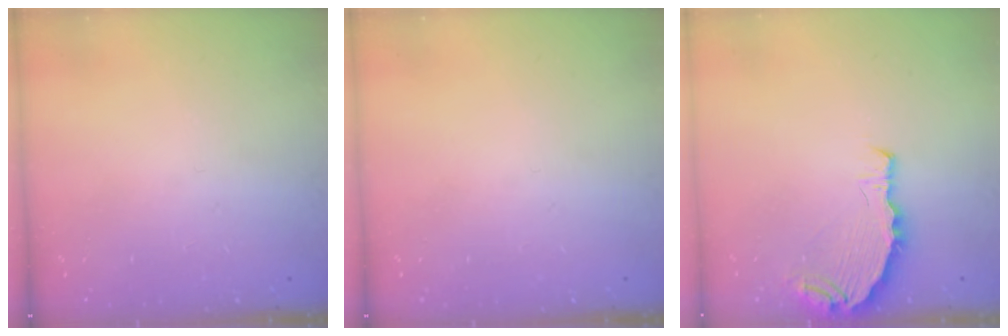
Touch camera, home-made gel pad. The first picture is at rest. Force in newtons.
{"total": 0.0}
{"total": 7.6, "press": 6.0, "slide": 4.6}